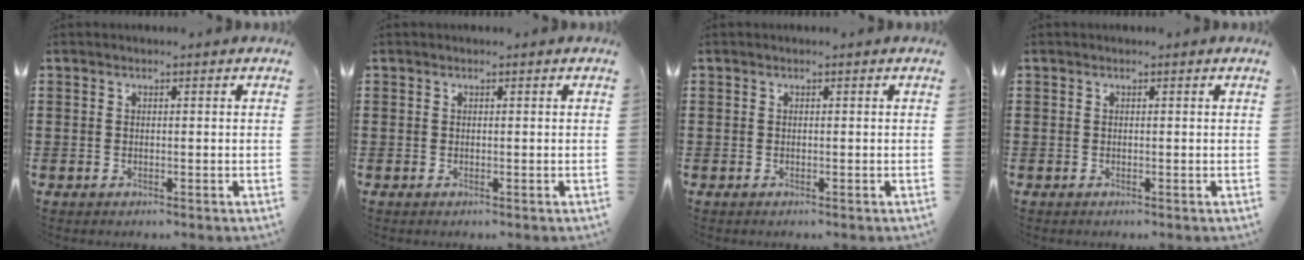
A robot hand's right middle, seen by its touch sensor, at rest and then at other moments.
{"total": 0.0}
{"total": 0.0}
{"total": 0.0}